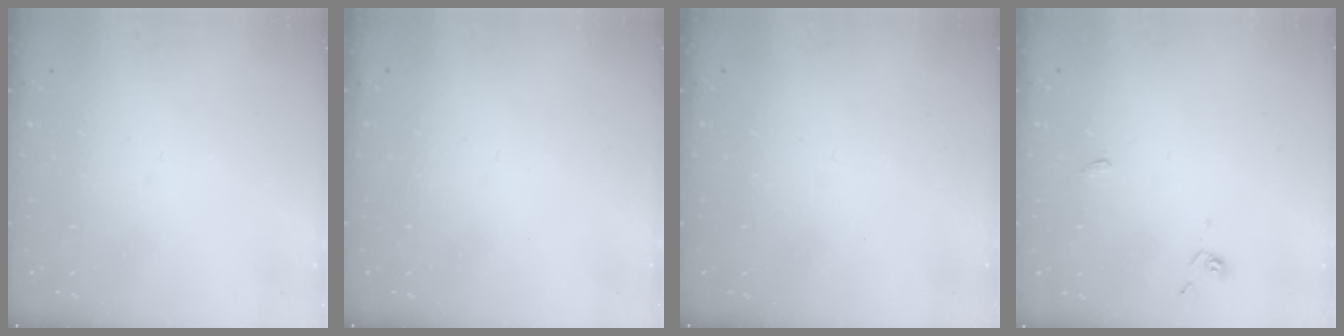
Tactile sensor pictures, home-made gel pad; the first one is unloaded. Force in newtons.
{"total": 0.0}
{"total": 0.0}
{"total": 2.8, "press": 2.8, "slide": 0.6}